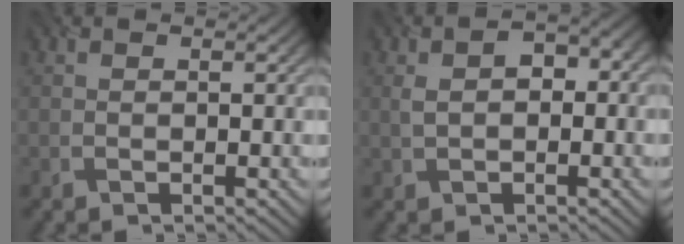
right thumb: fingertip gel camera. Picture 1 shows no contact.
{"total": 3.1, "force": [0.2, 2.0, 2.3], "torque": [-0.050, 0.002, 0.005]}